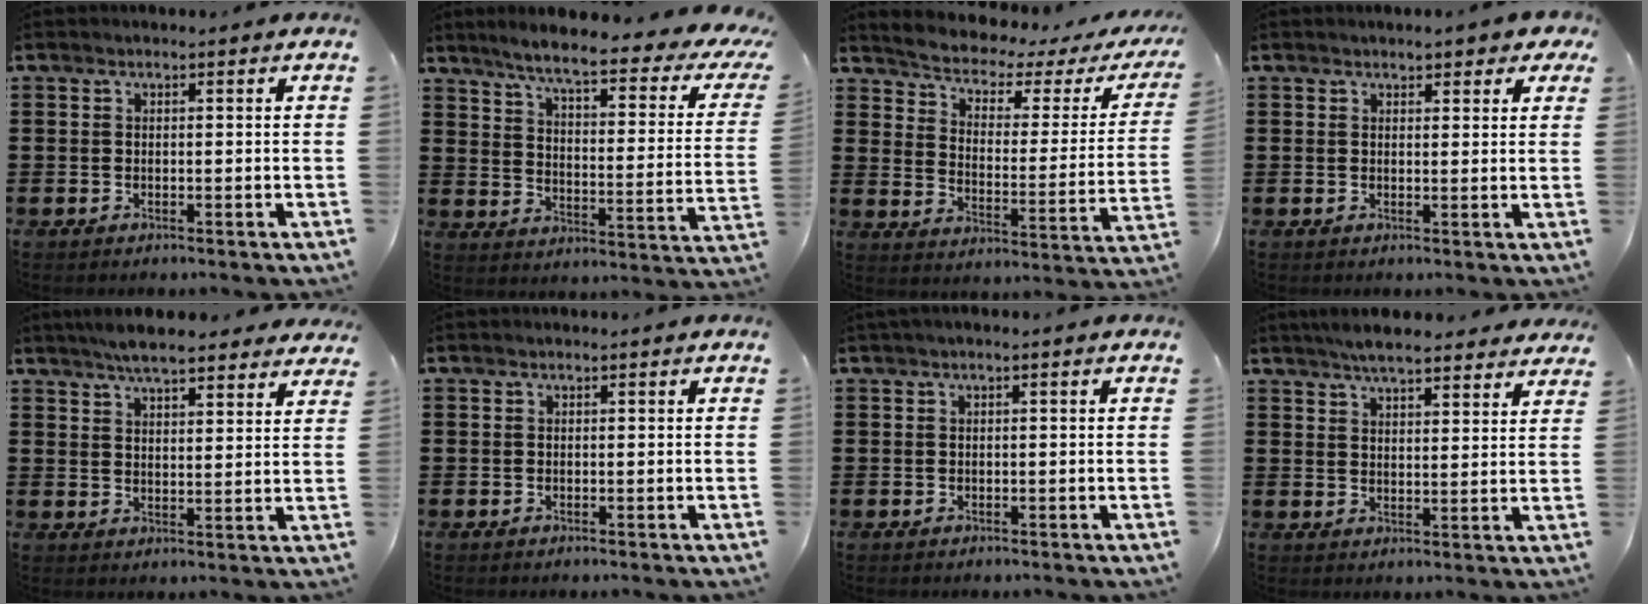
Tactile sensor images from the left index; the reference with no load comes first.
{"total": 6.5, "force": [4.9, -0.2, 4.3], "torque": [-0.095, -0.041, 0.073]}
{"total": 2.8, "force": [2.5, 0.5, 1.3], "torque": [-0.044, -0.030, 0.031]}
{"total": 2.2, "force": [1.9, 0.7, 1.0], "torque": [-0.017, 0.004, 0.034]}
{"total": 6.0, "force": [5.4, 1.0, 2.2], "torque": [-0.058, -0.011, 0.101]}
{"total": 0.0}
{"total": 0.7, "force": [-0.1, 0.1, 0.7], "torque": [-0.010, -0.003, -0.001]}
{"total": 5.7, "force": [5.3, 0.8, 2.0], "torque": [-0.053, -0.010, 0.098]}